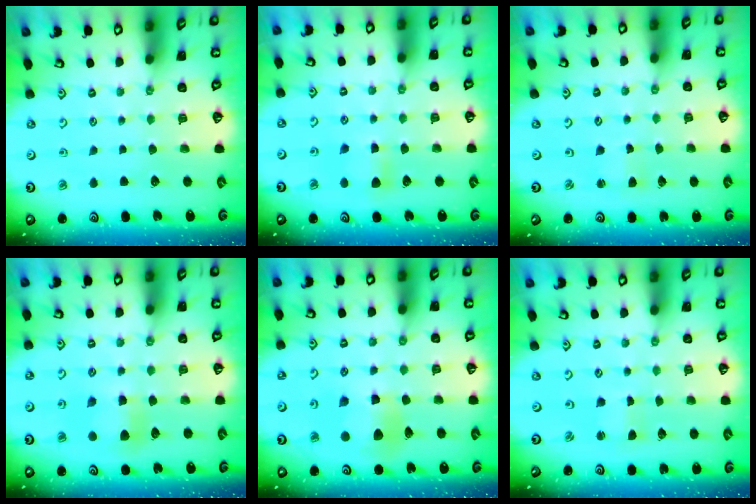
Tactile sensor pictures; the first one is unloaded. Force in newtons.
{"total": 5.7, "press": 5.7, "slide": 0.6}
{"total": 2.5, "press": 2.4, "slide": 0.4}
{"total": 5.7, "press": 5.7, "slide": 0.3}
{"total": 9.7, "press": 9.6, "slide": 1.4}
{"total": 1.1, "press": 1.1, "slide": 0.3}